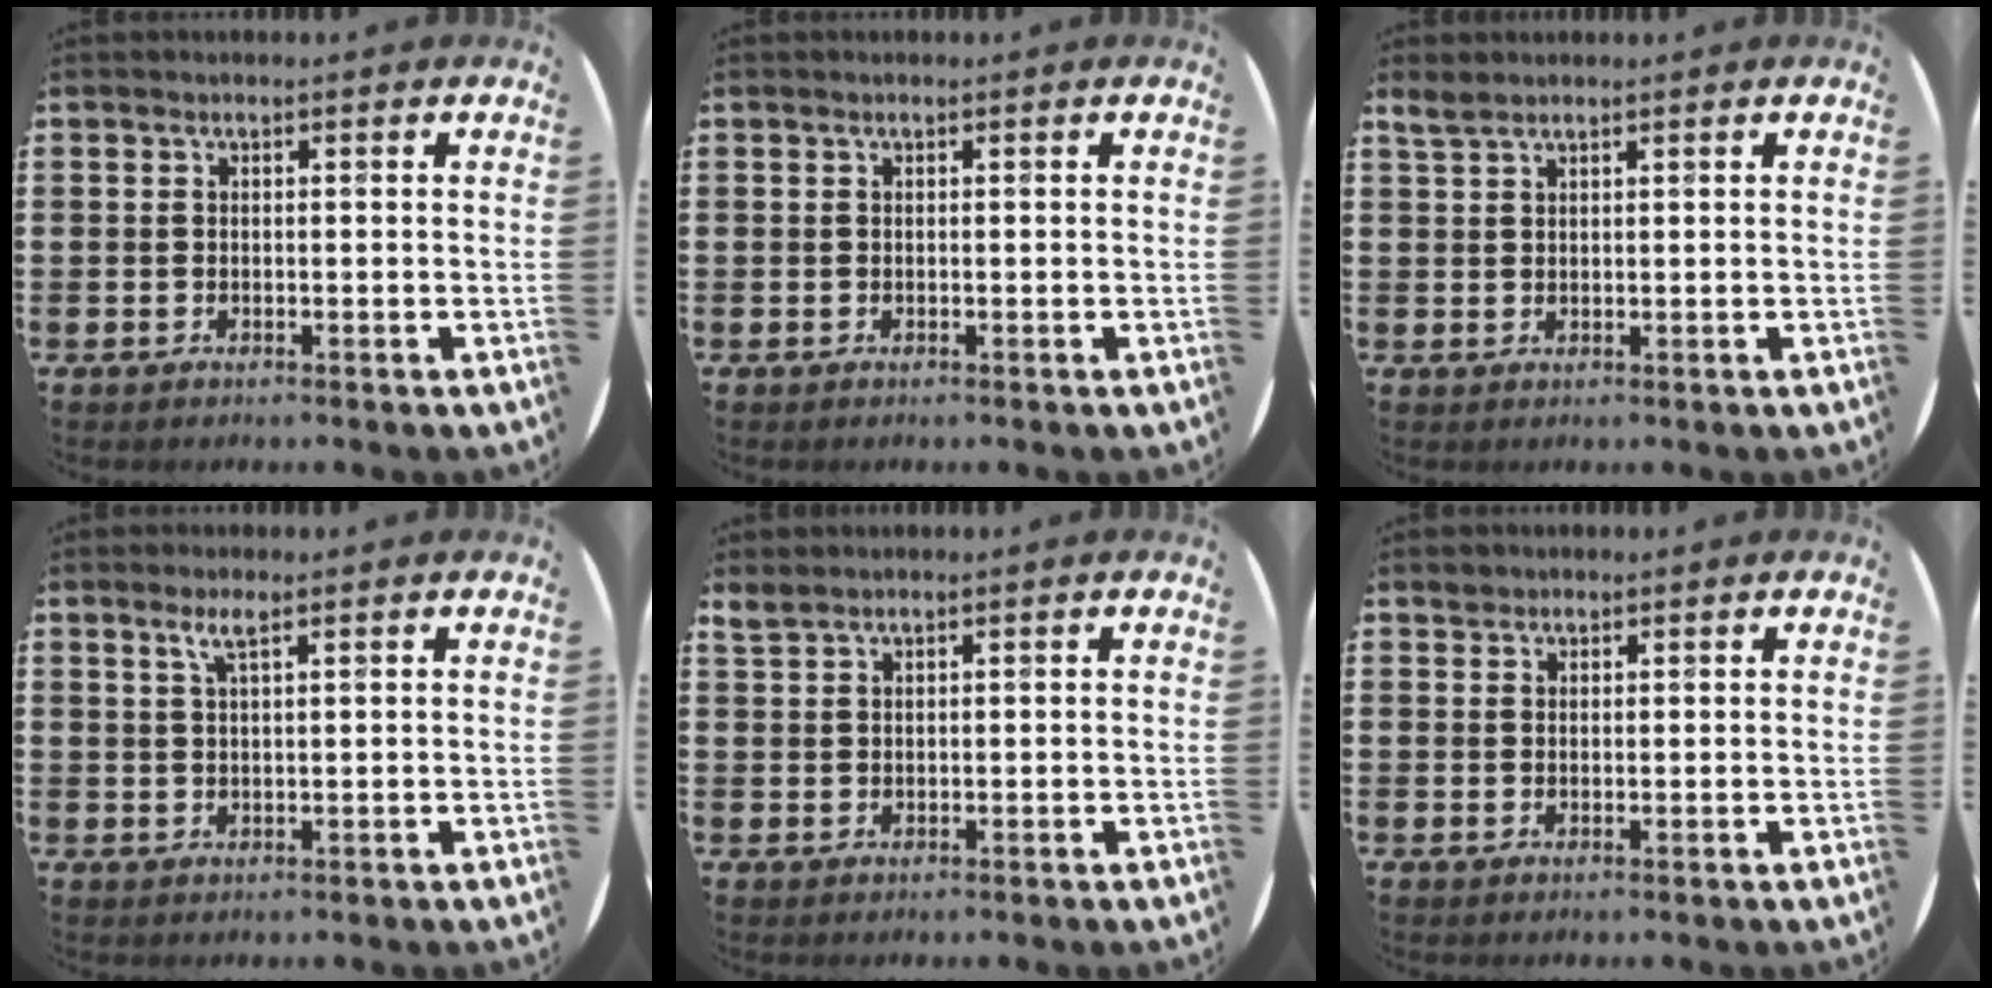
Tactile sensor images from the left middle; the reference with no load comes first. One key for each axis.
{"total": 0.0}
{"total": 1.7, "fx": 1.6, "fy": 0.4, "fz": 0.5, "tx": -0.013, "ty": 0.002, "tz": 0.030}
{"total": 2.4, "fx": 1.5, "fy": 0.3, "fz": 1.8, "tx": -0.037, "ty": 0.004, "tz": 0.026}
{"total": 1.4, "fx": 1.4, "fy": 0.1, "fz": 0.2, "tx": -0.005, "ty": 0.001, "tz": 0.026}
{"total": 1.1, "fx": 1.0, "fy": 0.4, "fz": -0.1, "tx": 0.008, "ty": 0.000, "tz": 0.018}